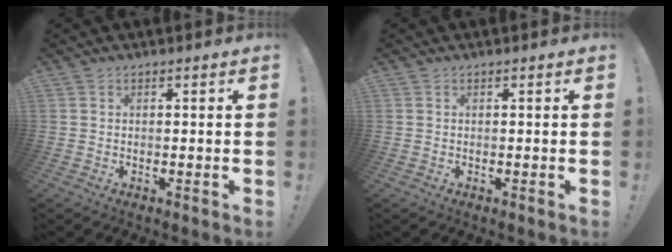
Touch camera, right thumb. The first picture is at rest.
{"total": 0.0}